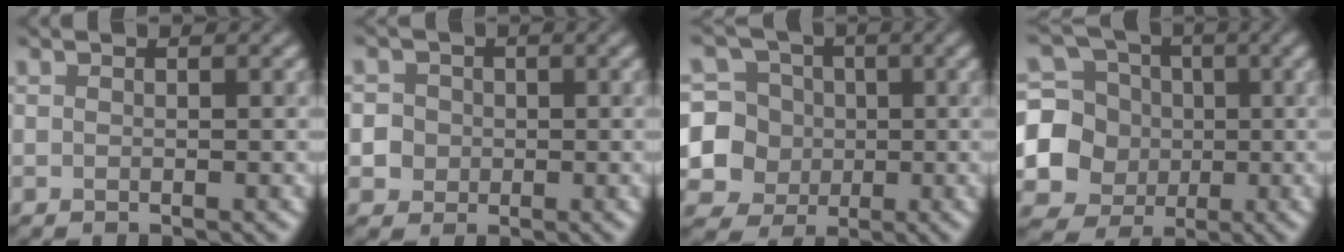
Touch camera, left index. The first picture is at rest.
{"total": 3.0, "force": [-0.6, 2.9, 0.3], "torque": [0.020, 0.015, -0.023]}
{"total": 7.2, "force": [-1.1, 7.1, 1.1], "torque": [-0.021, 0.012, -0.047]}
{"total": 10.1, "force": [-1.1, 9.8, 2.0], "torque": [-0.071, 0.007, -0.035]}